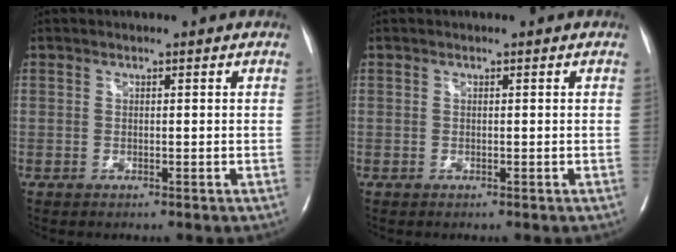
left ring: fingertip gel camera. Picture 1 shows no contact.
{"total": 0.0}